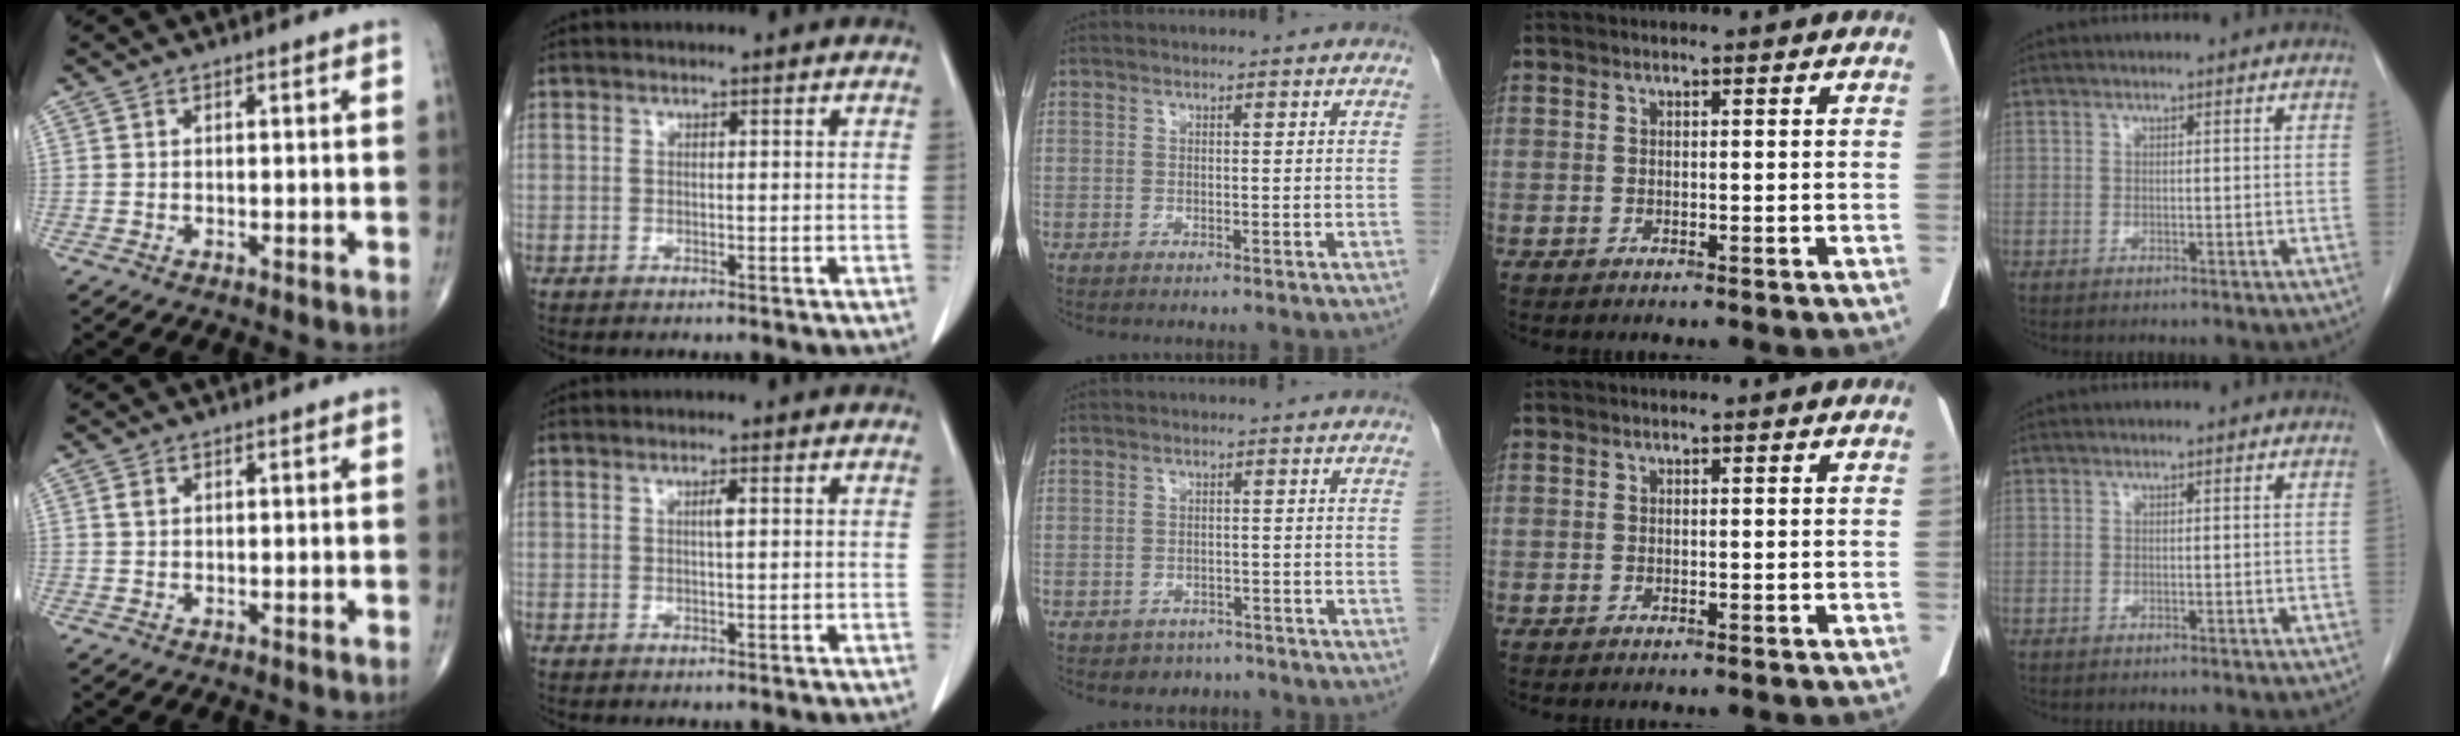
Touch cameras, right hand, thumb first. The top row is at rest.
{"thumb": {"total": 1.2, "force": [0.4, 0.8, 0.7], "torque": [-0.013, 0.002, 0.009]}, "index": {"total": 1.0, "force": [0.2, -0.2, 1.0], "torque": [-0.022, 0.000, 0.004]}, "middle": {"total": 3.0, "force": [-2.2, 2.0, 0.0], "torque": [-0.007, 0.008, -0.030]}}